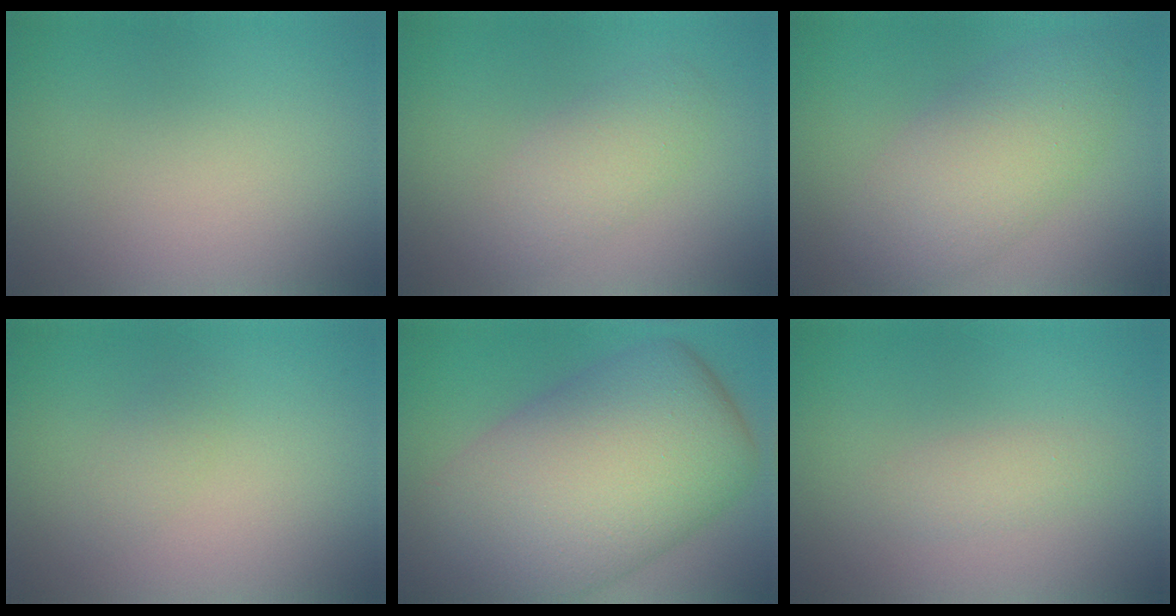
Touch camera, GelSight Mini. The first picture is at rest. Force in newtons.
{"total": 2.7, "press": 2.7, "slide": 0.2}
{"total": 5.9, "press": 5.9, "slide": 0.3}
{"total": 1.1, "press": 1.1, "slide": 0.0}
{"total": 16.5, "press": 16.4, "slide": 0.7}
{"total": 1.4, "press": 1.4, "slide": 0.1}